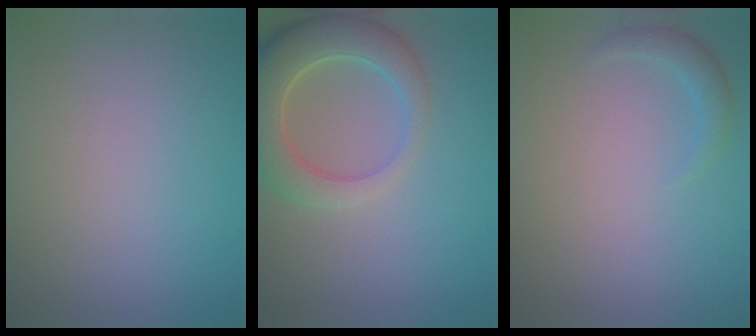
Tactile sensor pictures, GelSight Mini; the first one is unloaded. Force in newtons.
{"total": 6.8, "press": 6.7, "slide": 0.9}
{"total": 1.6, "press": 1.6, "slide": 0.1}